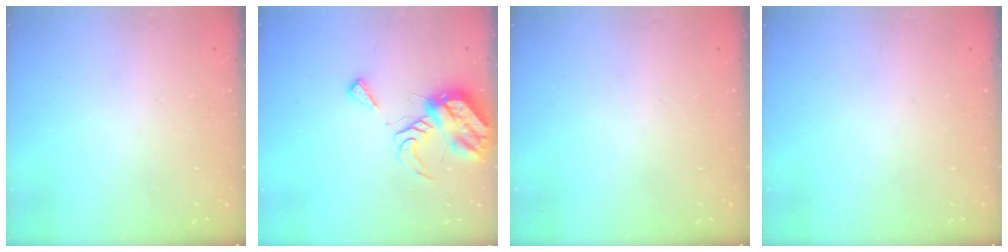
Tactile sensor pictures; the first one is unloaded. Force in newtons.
{"total": 10.1, "press": 10.0, "slide": 1.2}
{"total": 0.0}
{"total": 0.0}